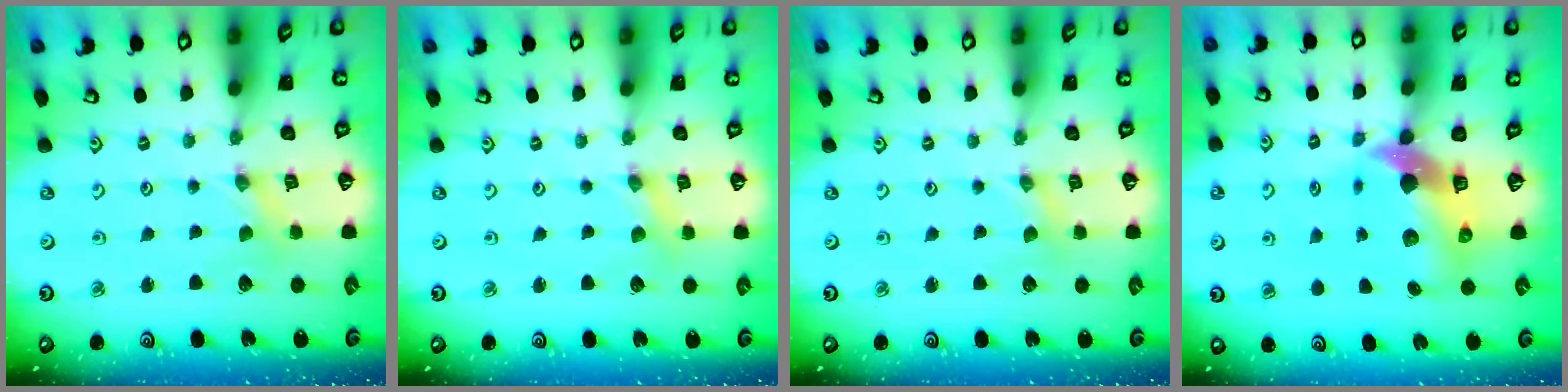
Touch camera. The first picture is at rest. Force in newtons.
{"total": 1.5, "press": 1.5, "slide": 0.1}
{"total": 0.0}
{"total": 10.5, "press": 10.3, "slide": 1.6}